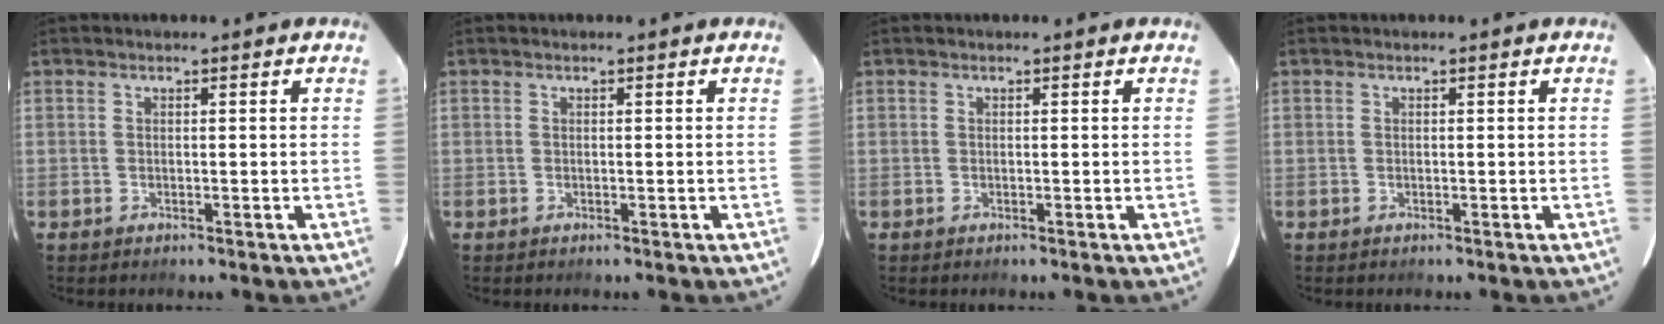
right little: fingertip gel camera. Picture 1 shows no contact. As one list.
[{"total": 0.0}, {"total": 0.0}, {"total": 0.0}]